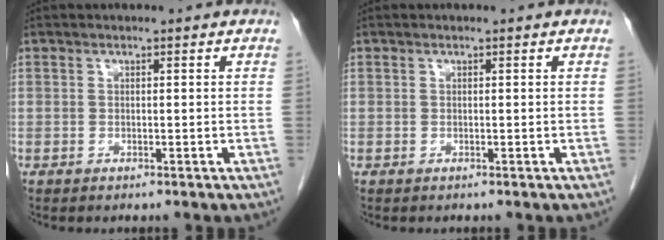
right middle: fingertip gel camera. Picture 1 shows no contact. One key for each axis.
{"total": 0.0}